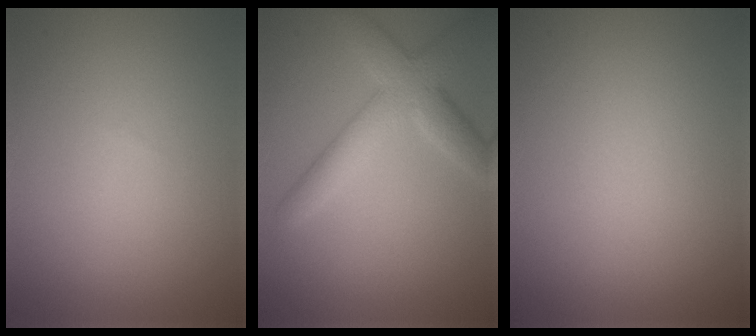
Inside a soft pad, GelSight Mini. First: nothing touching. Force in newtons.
{"total": 4.9, "press": 4.9, "slide": 0.3}
{"total": 0.0}